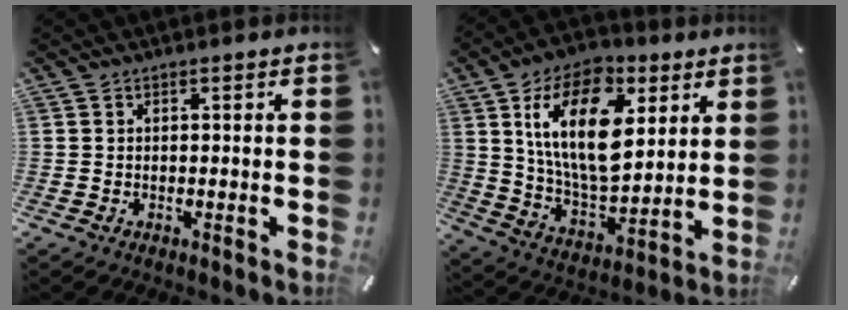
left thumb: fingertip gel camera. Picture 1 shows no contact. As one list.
[{"total": 20.4, "force": [7.9, 11.5, 14.9], "torque": [-0.290, -0.024, 0.132]}]